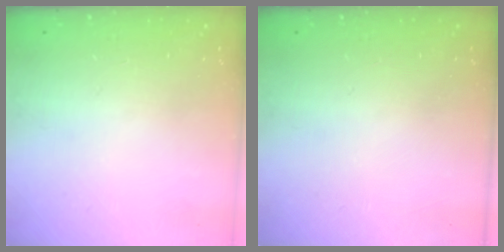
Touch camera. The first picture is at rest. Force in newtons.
{"total": 0.0}